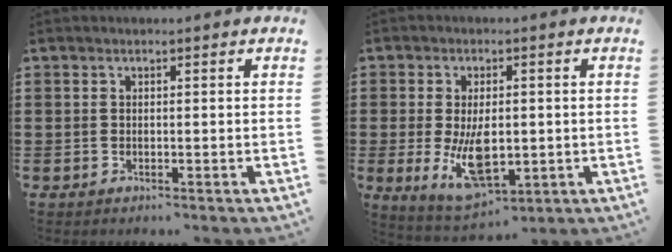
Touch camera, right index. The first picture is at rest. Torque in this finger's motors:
{"motor_torque": [0.66, 0.64, 0.75, 0.17]}